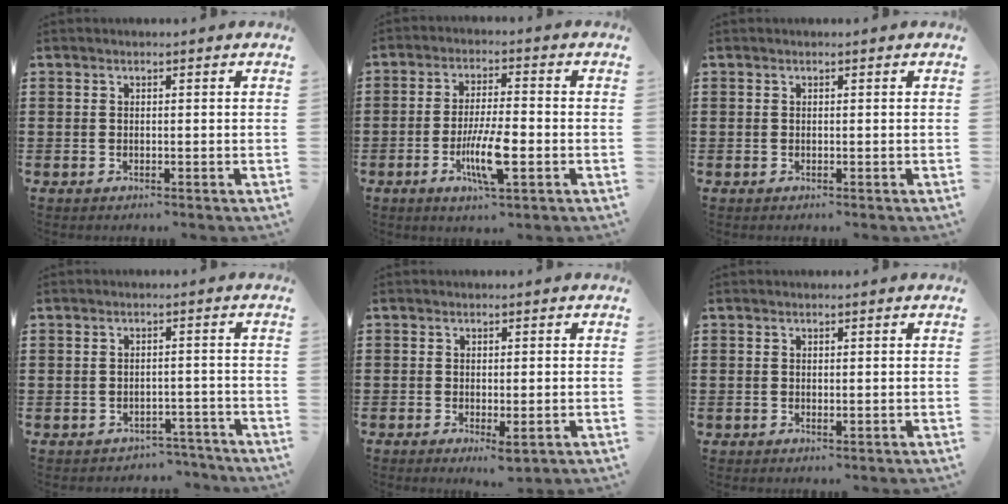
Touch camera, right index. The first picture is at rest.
{"total": 8.4, "force": [-2.8, 2.0, 7.6], "torque": [-0.157, -0.014, -0.053]}
{"total": 0.0}
{"total": 2.1, "force": [-1.9, 0.8, -0.1], "torque": [-0.006, 0.002, -0.042]}
{"total": 1.8, "force": [-0.7, 0.4, 1.6], "torque": [-0.028, -0.004, -0.012]}
{"total": 0.0}